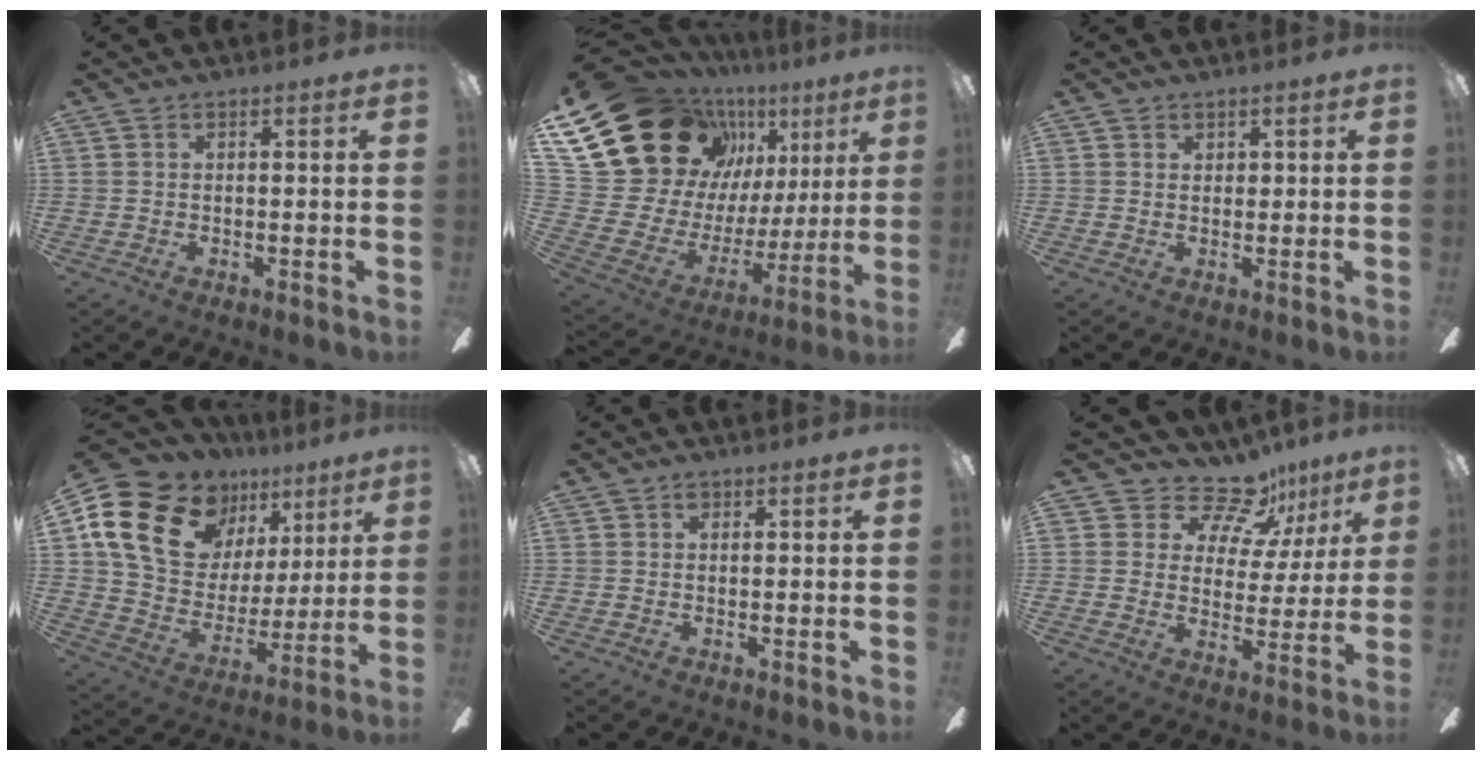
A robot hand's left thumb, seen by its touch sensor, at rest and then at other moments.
{"total": 25.1, "force": [13.3, 17.4, 12.2], "torque": [-0.239, -0.097, 0.276]}
{"total": 1.5, "force": [1.0, 1.0, 0.2], "torque": [0.004, -0.001, 0.017]}
{"total": 22.2, "force": [12.6, 14.7, 10.8], "torque": [-0.198, -0.063, 0.246]}
{"total": 1.0, "force": [0.5, 0.7, 0.4], "torque": [-0.009, 0.003, 0.009]}
{"total": 13.3, "force": [10.8, 6.3, 4.4], "torque": [-0.076, -0.083, 0.197]}